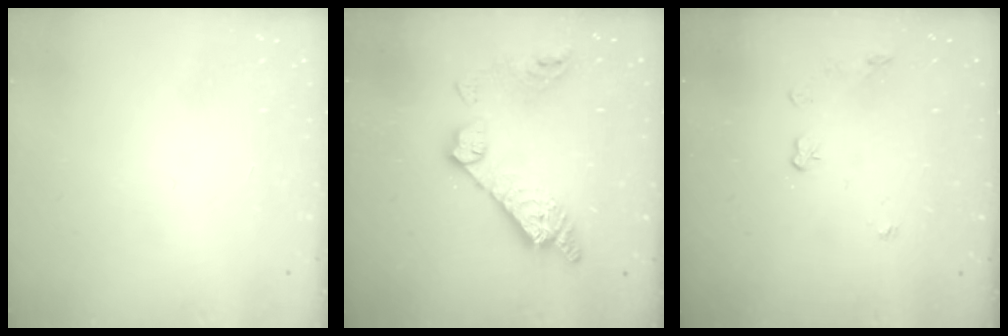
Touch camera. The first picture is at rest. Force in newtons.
{"total": 15.6, "press": 15.5, "slide": 1.2}
{"total": 4.1, "press": 4.1, "slide": 0.6}